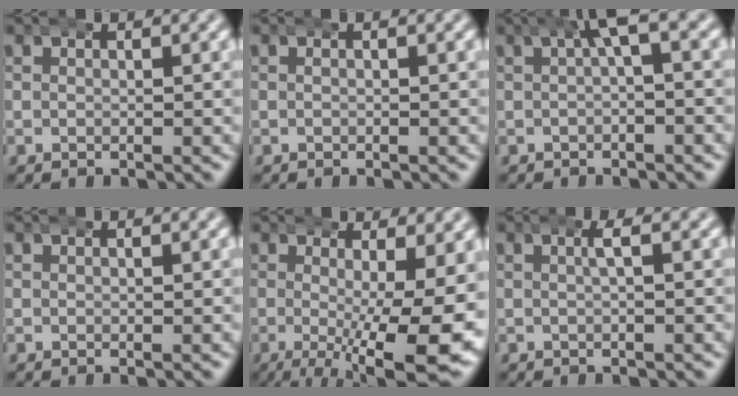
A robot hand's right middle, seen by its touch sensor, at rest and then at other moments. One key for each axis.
{"total": 0.0}
{"total": 2.1, "fx": 0.6, "fy": 0.2, "fz": 2.0, "tx": -0.028, "ty": 0.005, "tz": 0.008}
{"total": 0.0}
{"total": 8.4, "fx": -2.7, "fy": 2.5, "fz": 7.6, "tx": -0.106, "ty": -0.039, "tz": -0.029}
{"total": 0.8, "fx": 0.0, "fy": -0.1, "fz": 0.8, "tx": -0.015, "ty": 0.002, "tz": -0.002}